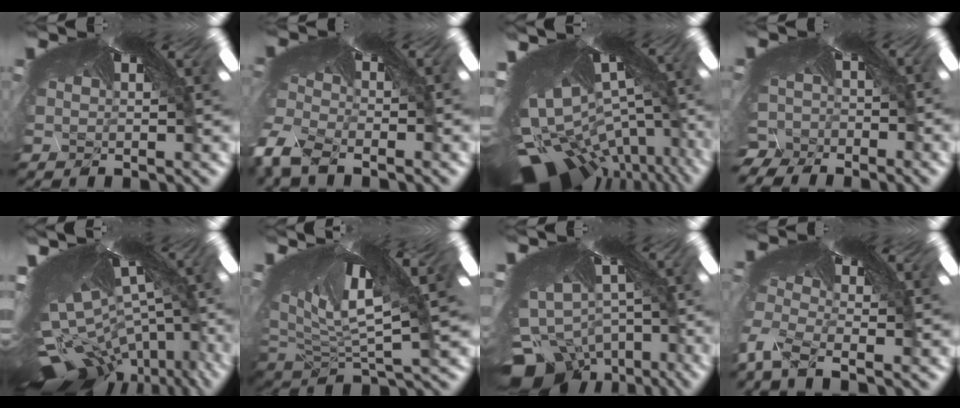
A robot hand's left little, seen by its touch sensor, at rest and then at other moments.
{"total": 7.7, "force": [-7.6, 0.5, 1.1], "torque": [-0.074, -0.082, -0.095]}
{"total": 9.6, "force": [-9.6, 0.5, 0.8], "torque": [-0.053, -0.112, -0.100]}
{"total": 6.8, "force": [-6.6, 1.4, 0.6], "torque": [-0.026, -0.072, -0.086]}
{"total": 9.4, "force": [-9.4, -0.3, 0.3], "torque": [-0.050, -0.113, -0.098]}
{"total": 3.8, "force": [-3.8, 0.2, 0.5], "torque": [-0.058, -0.060, -0.028]}
{"total": 11.2, "force": [-10.9, 2.6, -0.2], "torque": [-0.025, -0.091, -0.152]}
{"total": 8.0, "force": [-7.8, -0.9, 1.2], "torque": [-0.065, -0.081, -0.091]}